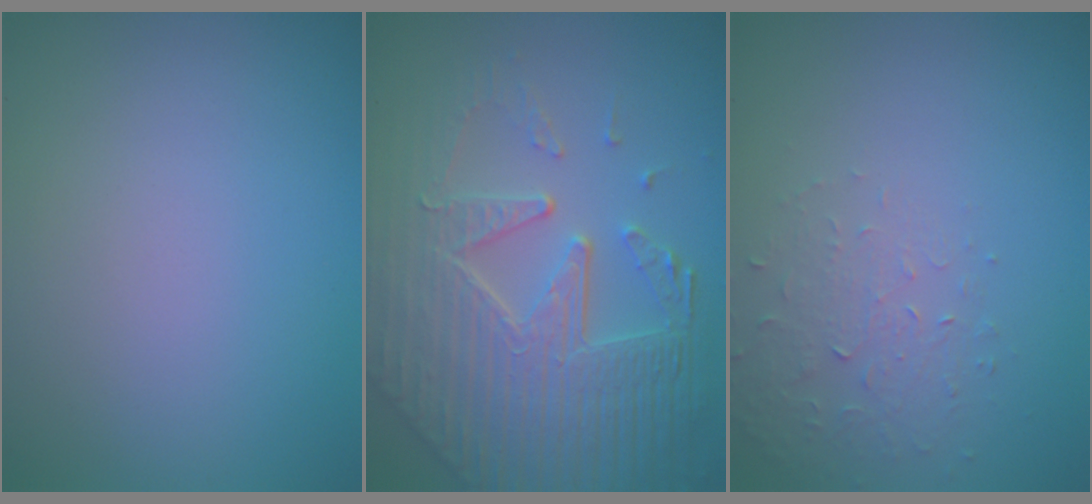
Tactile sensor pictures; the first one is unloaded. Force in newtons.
{"total": 8.7, "press": 6.0, "slide": 6.4}
{"total": 1.6, "press": 0.9, "slide": 1.3}